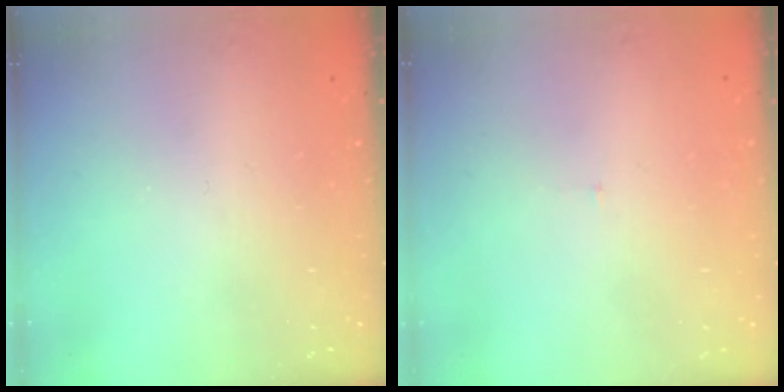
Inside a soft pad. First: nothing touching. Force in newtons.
{"total": 3.0, "press": 3.0, "slide": 0.2}